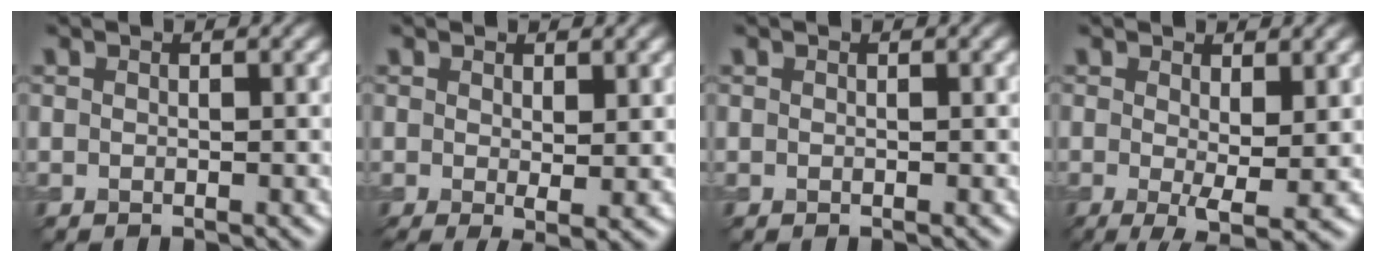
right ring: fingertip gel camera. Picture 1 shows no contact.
{"total": 1.9, "force": [0.4, 0.4, 1.8], "torque": [-0.031, -0.013, 0.010]}
{"total": 0.0}
{"total": 3.9, "force": [0.0, 0.9, 3.8], "torque": [-0.062, -0.015, 0.002]}